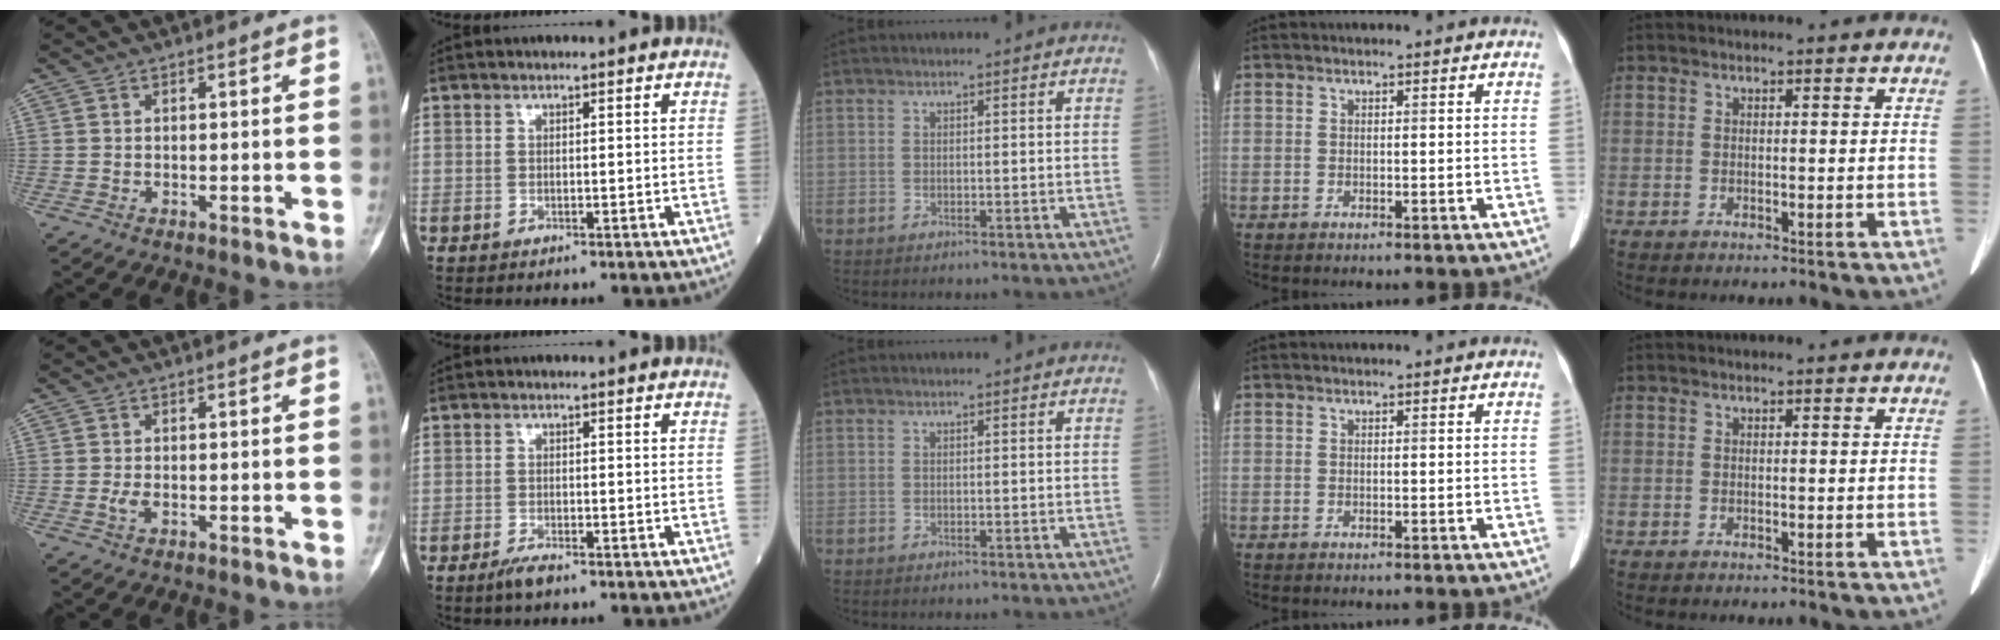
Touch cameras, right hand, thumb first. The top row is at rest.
{"thumb": {"total": 1.3, "force": [-0.3, 0.7, 1.1], "torque": [-0.025, -0.002, -0.008]}, "index": {"total": 2.0, "force": [-1.6, 0.3, 1.3], "torque": [-0.032, -0.004, -0.030]}}